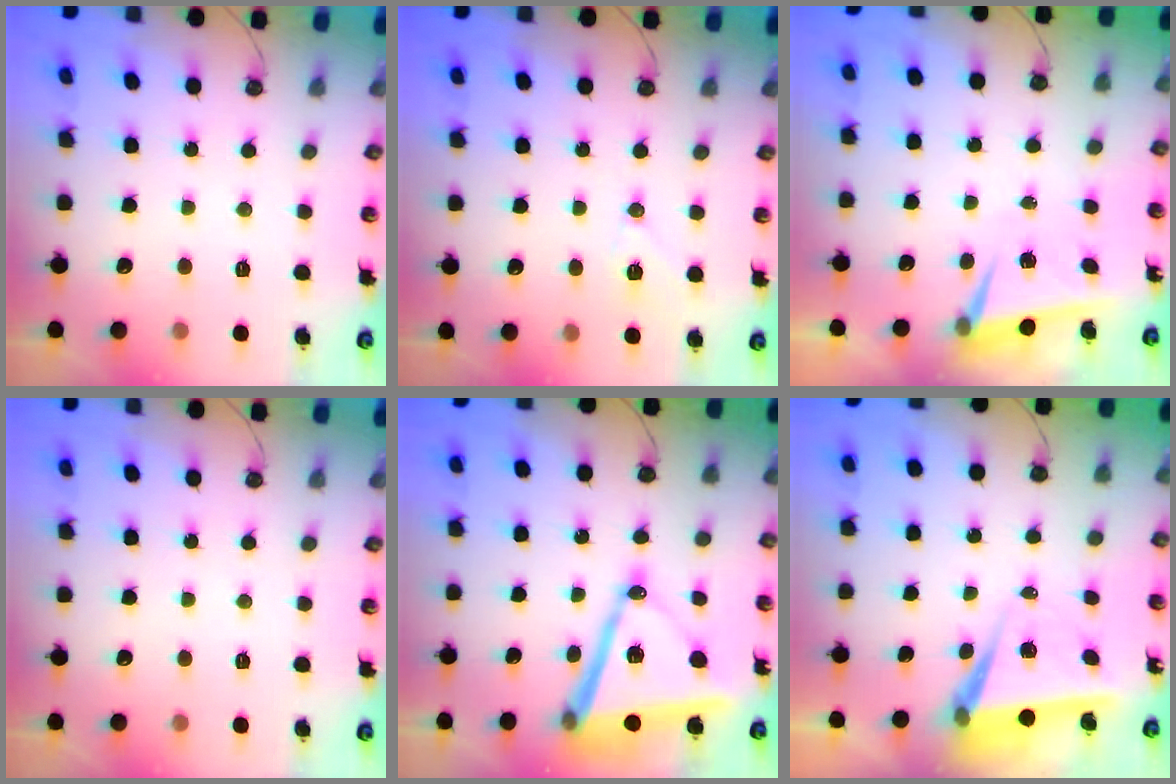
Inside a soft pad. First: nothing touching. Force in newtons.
{"total": 8.5, "press": 8.5, "slide": 0.5}
{"total": 4.6, "press": 4.3, "slide": 1.7}
{"total": 0.0}
{"total": 16.2, "press": 15.7, "slide": 4.0}
{"total": 6.0, "press": 4.2, "slide": 4.3}